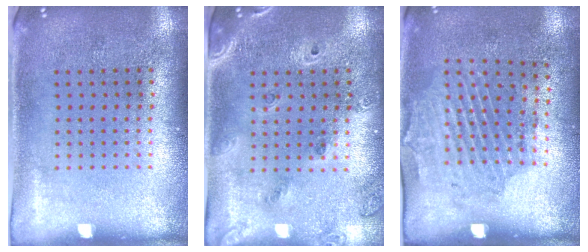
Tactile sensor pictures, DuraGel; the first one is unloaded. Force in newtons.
{"total": 1.7, "press": 1.5, "slide": 0.7}
{"total": 1.8, "press": 1.1, "slide": 1.4}